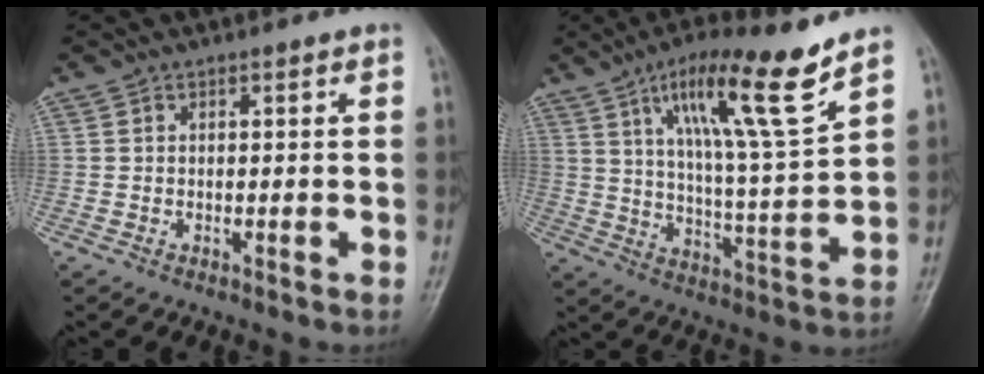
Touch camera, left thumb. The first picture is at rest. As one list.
[{"total": 15.9, "force": [9.7, 1.5, 12.5], "torque": [-0.207, -0.048, 0.166]}]